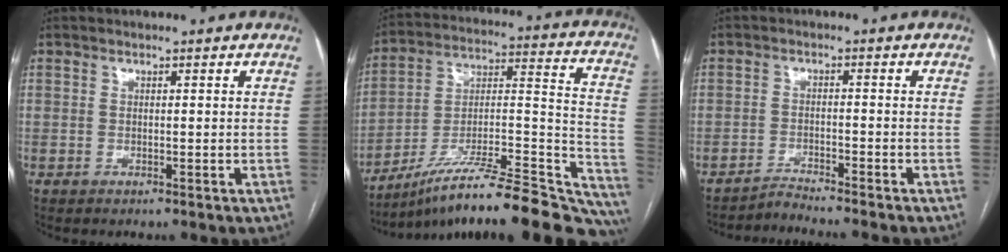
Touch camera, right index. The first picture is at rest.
{"total": 28.4, "force": [-24.0, 4.5, 14.5], "torque": [-0.133, 0.031, -0.358]}
{"total": 3.8, "force": [-3.5, -1.4, 0.0], "torque": [-0.001, -0.014, -0.058]}